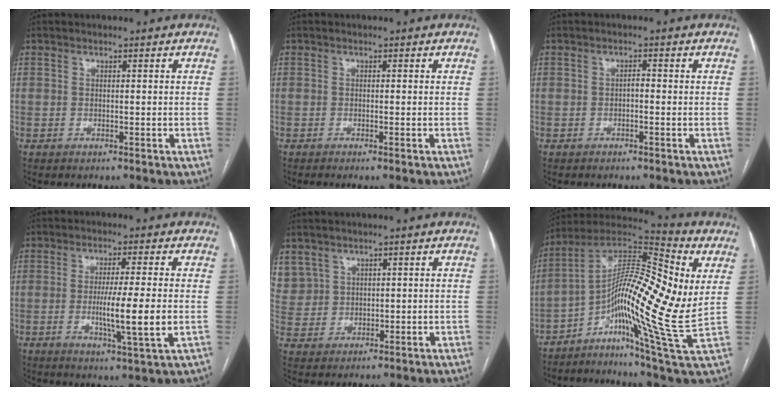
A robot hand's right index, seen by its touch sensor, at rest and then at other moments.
{"total": 0.8, "force": [-0.4, -0.1, 0.7], "torque": [-0.015, 0.000, -0.006]}
{"total": 0.9, "force": [-0.3, 0.4, 0.8], "torque": [-0.012, 0.004, -0.007]}
{"total": 8.6, "force": [-1.1, -0.5, 8.5], "torque": [-0.146, -0.022, -0.021]}
{"total": 7.0, "force": [3.8, 5.8, 1.0], "torque": [-0.037, 0.021, 0.094]}
{"total": 20.3, "force": [1.0, 2.7, 20.1], "torque": [-0.362, 0.033, -0.001]}